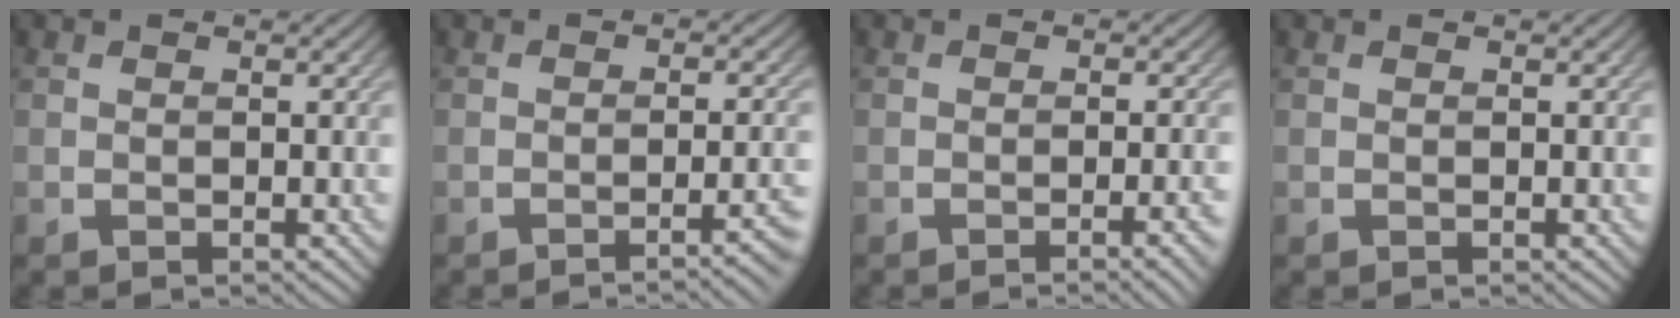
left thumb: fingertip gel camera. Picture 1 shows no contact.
{"total": 4.5, "force": [-2.3, 0.8, 3.8], "torque": [-0.042, 0.009, -0.036]}
{"total": 3.7, "force": [-1.5, 0.8, 3.3], "torque": [-0.038, 0.007, -0.025]}
{"total": 0.0}